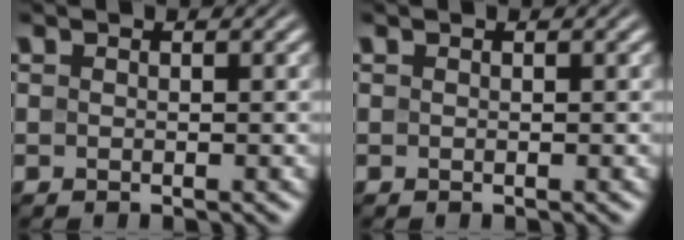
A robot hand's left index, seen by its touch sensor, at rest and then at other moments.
{"total": 0.0}